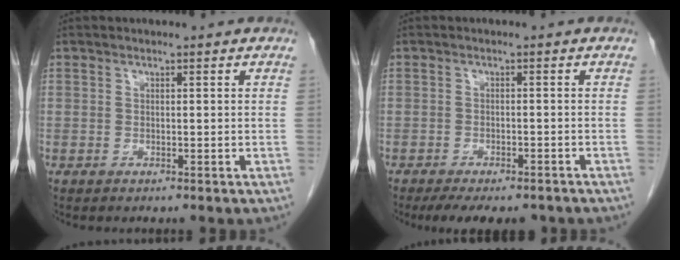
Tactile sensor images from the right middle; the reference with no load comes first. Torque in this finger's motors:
{"motor_torque": [0.66, -0.54, 0.10, 0.05]}